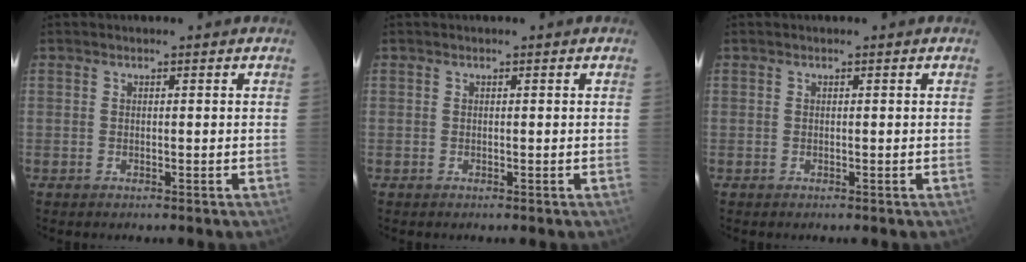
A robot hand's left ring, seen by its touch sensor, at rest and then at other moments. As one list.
[{"total": 0.0}, {"total": 0.0}]